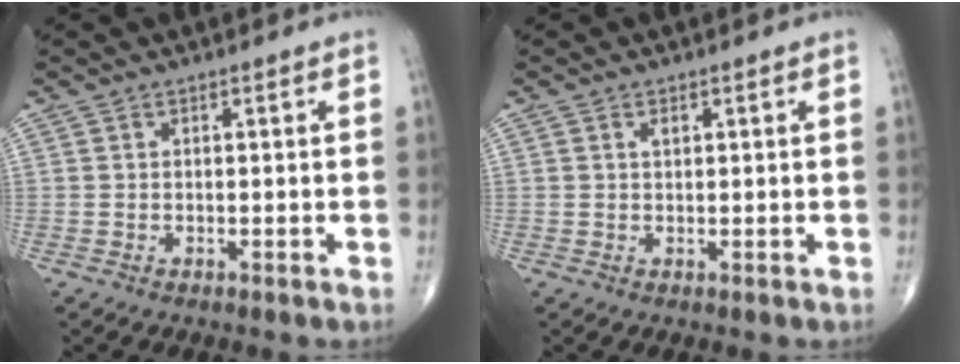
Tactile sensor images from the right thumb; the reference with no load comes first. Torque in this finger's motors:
{"motor_torque": [0.56, 0.51, 0.61, 0.26, -0.01]}